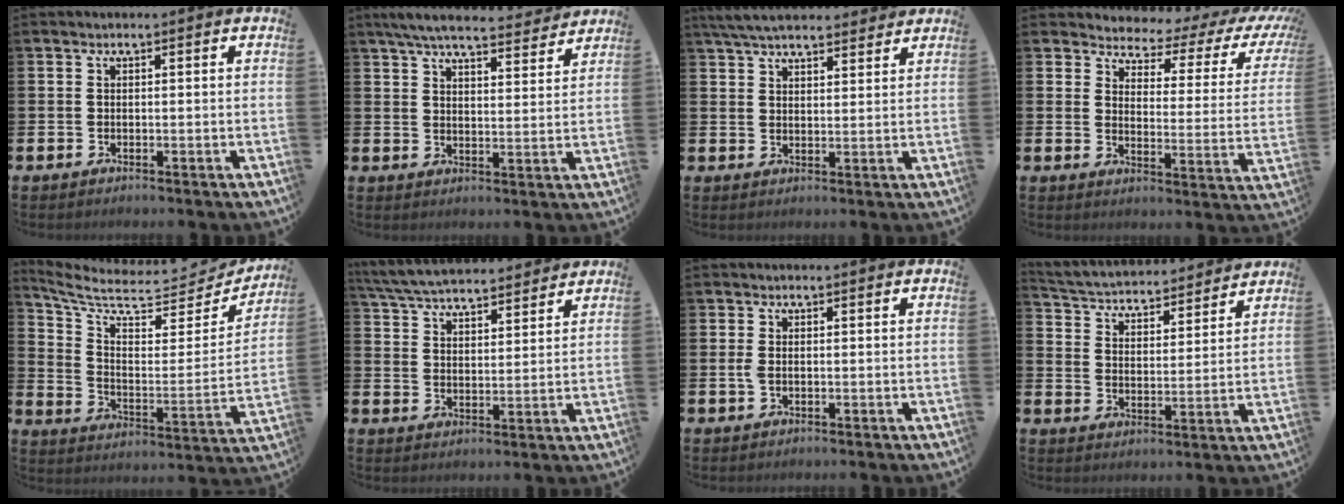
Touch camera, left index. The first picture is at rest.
{"total": 6.6, "force": [6.1, 1.3, 2.1], "torque": [-0.048, -0.035, 0.107]}
{"total": 5.8, "force": [5.4, 1.3, 1.6], "torque": [-0.041, -0.016, 0.099]}
{"total": 3.4, "force": [3.0, 1.5, 0.7], "torque": [-0.020, -0.040, 0.038]}
{"total": 7.9, "force": [6.7, 2.9, 2.9], "torque": [-0.086, -0.056, 0.111]}
{"total": 6.4, "force": [6.2, 0.9, 1.1], "torque": [-0.046, -0.035, 0.111]}
{"total": 1.5, "force": [-0.1, 0.9, 1.2], "torque": [-0.025, 0.006, -0.004]}
{"total": 4.3, "force": [4.2, 1.0, 0.3], "torque": [-0.036, -0.039, 0.066]}